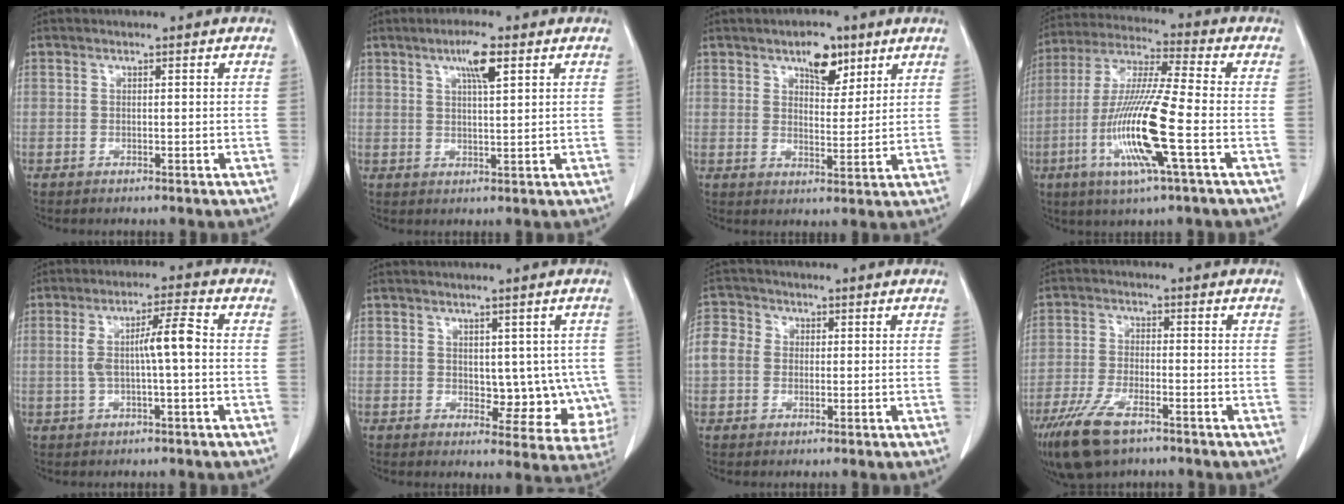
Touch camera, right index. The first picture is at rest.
{"total": 5.3, "force": [2.7, 0.9, 4.5], "torque": [-0.083, 0.001, 0.047]}
{"total": 7.0, "force": [4.3, 3.4, 4.3], "torque": [-0.066, 0.006, 0.070]}
{"total": 15.8, "force": [-4.6, 0.5, 15.1], "torque": [-0.314, -0.016, -0.091]}
{"total": 6.9, "force": [0.0, 1.0, 6.9], "torque": [-0.130, 0.021, 0.001]}
{"total": 9.3, "force": [0.0, 5.9, 7.2], "torque": [-0.074, 0.006, 0.017]}
{"total": 12.7, "force": [1.1, 11.4, 5.6], "torque": [-0.177, 0.044, 0.025]}
{"total": 10.4, "force": [-6.7, 3.9, 7.0], "torque": [-0.145, -0.016, -0.121]}